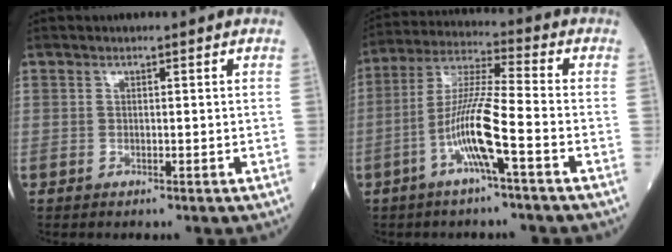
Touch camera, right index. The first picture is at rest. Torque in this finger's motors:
{"motor_torque": [0.37, -0.26, 0.33, 0.21]}